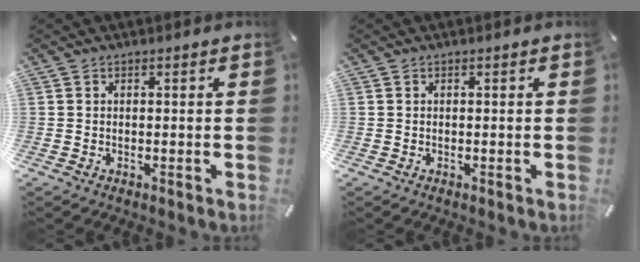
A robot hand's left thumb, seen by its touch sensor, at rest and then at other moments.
{"total": 0.0}